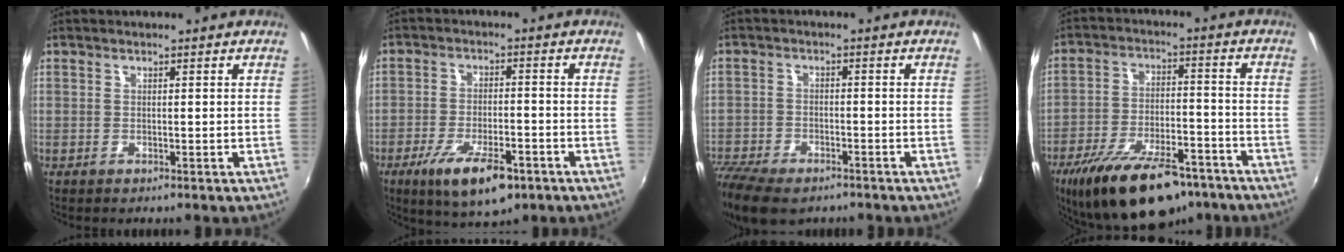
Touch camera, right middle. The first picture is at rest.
{"total": 11.0, "force": [-6.4, 3.7, 8.2], "torque": [-0.165, -0.023, -0.103]}
{"total": 13.6, "force": [-9.9, 6.2, 6.9], "torque": [-0.187, -0.043, -0.176]}
{"total": 20.9, "force": [-15.4, 8.1, 11.5], "torque": [-0.217, -0.018, -0.231]}